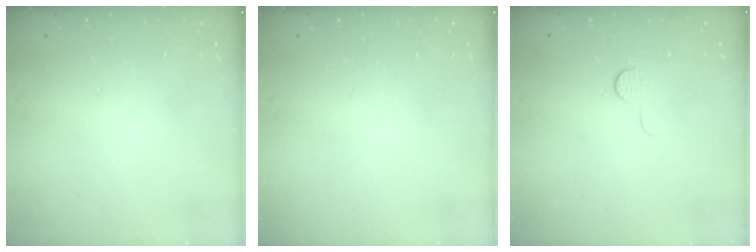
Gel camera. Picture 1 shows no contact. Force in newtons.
{"total": 0.0}
{"total": 5.1, "press": 5.1, "slide": 0.5}